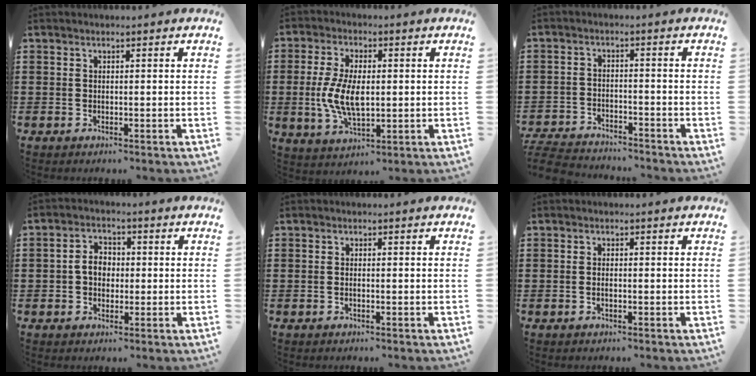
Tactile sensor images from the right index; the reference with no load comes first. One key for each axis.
{"total": 7.9, "fx": -0.3, "fy": 3.9, "fz": 6.8, "tx": -0.153, "ty": 0.000, "tz": -0.011}
{"total": 5.0, "fx": -5.0, "fy": 0.5, "fz": 0.5, "tx": -0.021, "ty": -0.001, "tz": -0.104}
{"total": 3.7, "fx": -0.1, "fy": 2.7, "fz": 2.5, "tx": -0.055, "ty": 0.010, "tz": -0.004}
{"total": 0.6, "fx": -0.2, "fy": -0.1, "fz": 0.5, "tx": -0.012, "ty": -0.007, "tz": -0.002}
{"total": 0.8, "fx": -0.3, "fy": 0.1, "fz": 0.8, "tx": -0.017, "ty": -0.007, "tz": -0.003}